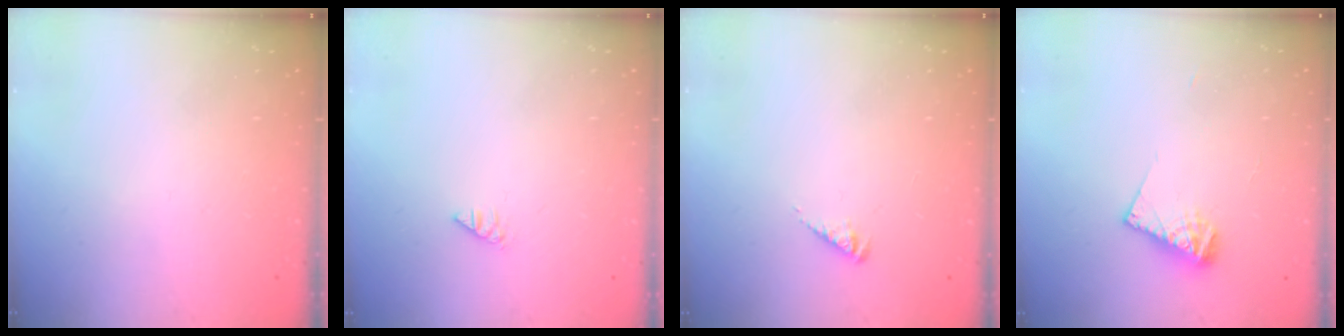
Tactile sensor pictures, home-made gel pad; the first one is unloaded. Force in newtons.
{"total": 0.0}
{"total": 2.1, "press": 2.0, "slide": 0.4}
{"total": 8.1, "press": 8.1, "slide": 0.9}